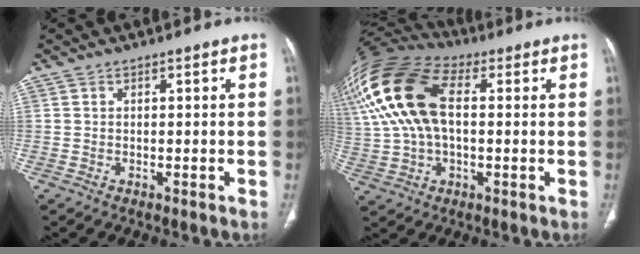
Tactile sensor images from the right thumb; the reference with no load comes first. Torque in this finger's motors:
{"motor_torque": [-0.84, 2.82, 2.35, 0.42, 0.77]}